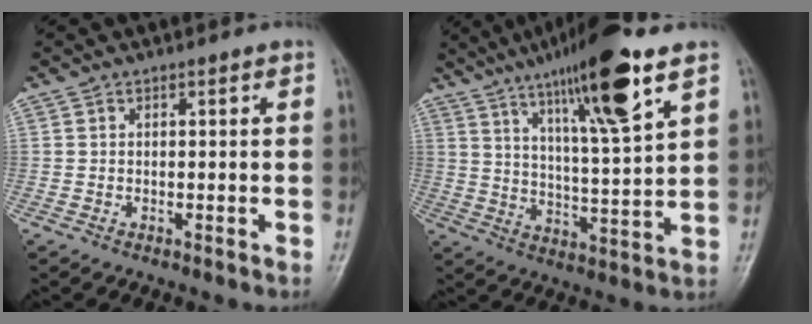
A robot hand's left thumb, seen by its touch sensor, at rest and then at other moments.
{"total": 17.5, "force": [10.3, 2.0, 14.0], "torque": [-0.225, -0.045, 0.173]}